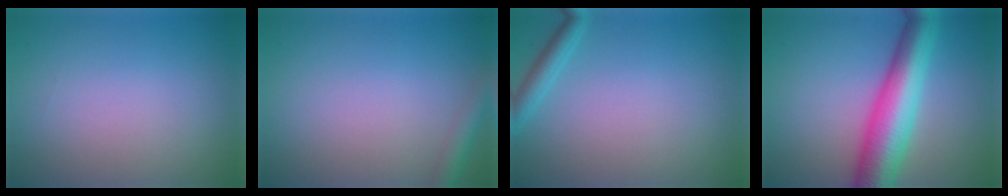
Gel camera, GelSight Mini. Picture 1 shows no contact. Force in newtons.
{"total": 2.4, "press": 2.4, "slide": 0.1}
{"total": 1.8, "press": 1.8, "slide": 0.1}
{"total": 9.4, "press": 9.4, "slide": 0.2}